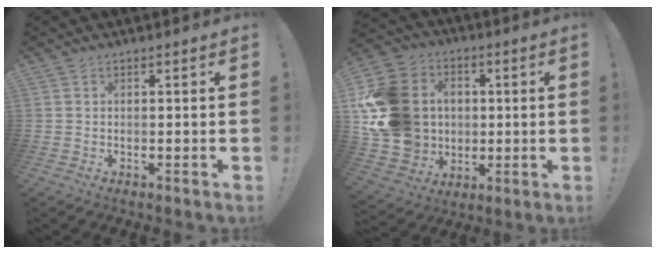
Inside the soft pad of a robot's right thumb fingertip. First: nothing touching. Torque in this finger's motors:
{"motor_torque": [2.59, 2.42, 1.72, 0.22, 0.22]}